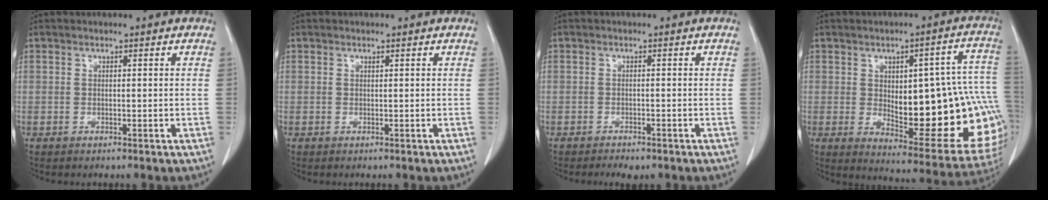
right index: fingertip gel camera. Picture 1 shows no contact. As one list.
[{"total": 0.0}, {"total": 2.5, "force": [-2.0, 1.0, 1.2], "torque": [-0.018, -0.003, -0.023]}, {"total": 23.8, "force": [-1.9, 7.4, 22.6], "torque": [-0.206, 0.028, 0.005]}]